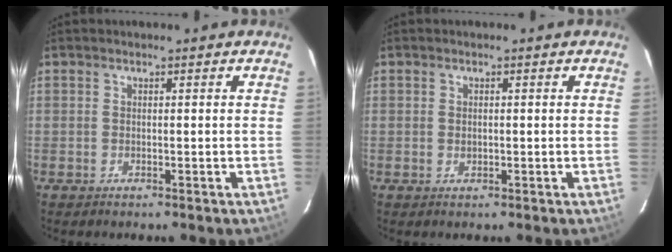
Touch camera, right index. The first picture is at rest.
{"total": 1.0, "force": [0.0, 0.8, 0.7], "torque": [-0.012, 0.000, 0.000]}